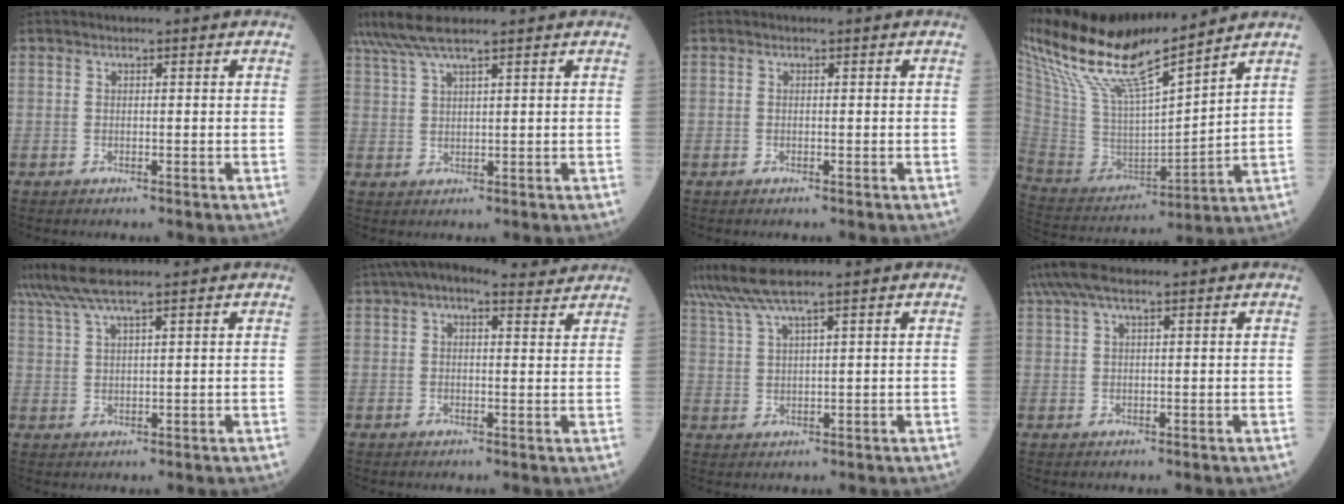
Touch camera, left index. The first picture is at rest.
{"total": 8.3, "force": [7.0, 0.1, 4.4], "torque": [-0.089, 0.038, 0.125]}
{"total": 0.0}
{"total": 19.4, "force": [16.2, 0.9, 10.5], "torque": [-0.212, -0.001, 0.315]}
{"total": 7.3, "force": [6.2, -0.4, 3.8], "torque": [-0.076, 0.036, 0.113]}
{"total": 8.9, "force": [7.4, 2.5, 4.4], "torque": [-0.075, 0.038, 0.099]}
{"total": 5.9, "force": [4.9, -1.1, 3.0], "torque": [-0.073, 0.019, 0.101]}
{"total": 6.8, "force": [5.2, 1.1, 4.2], "torque": [-0.087, 0.047, 0.098]}